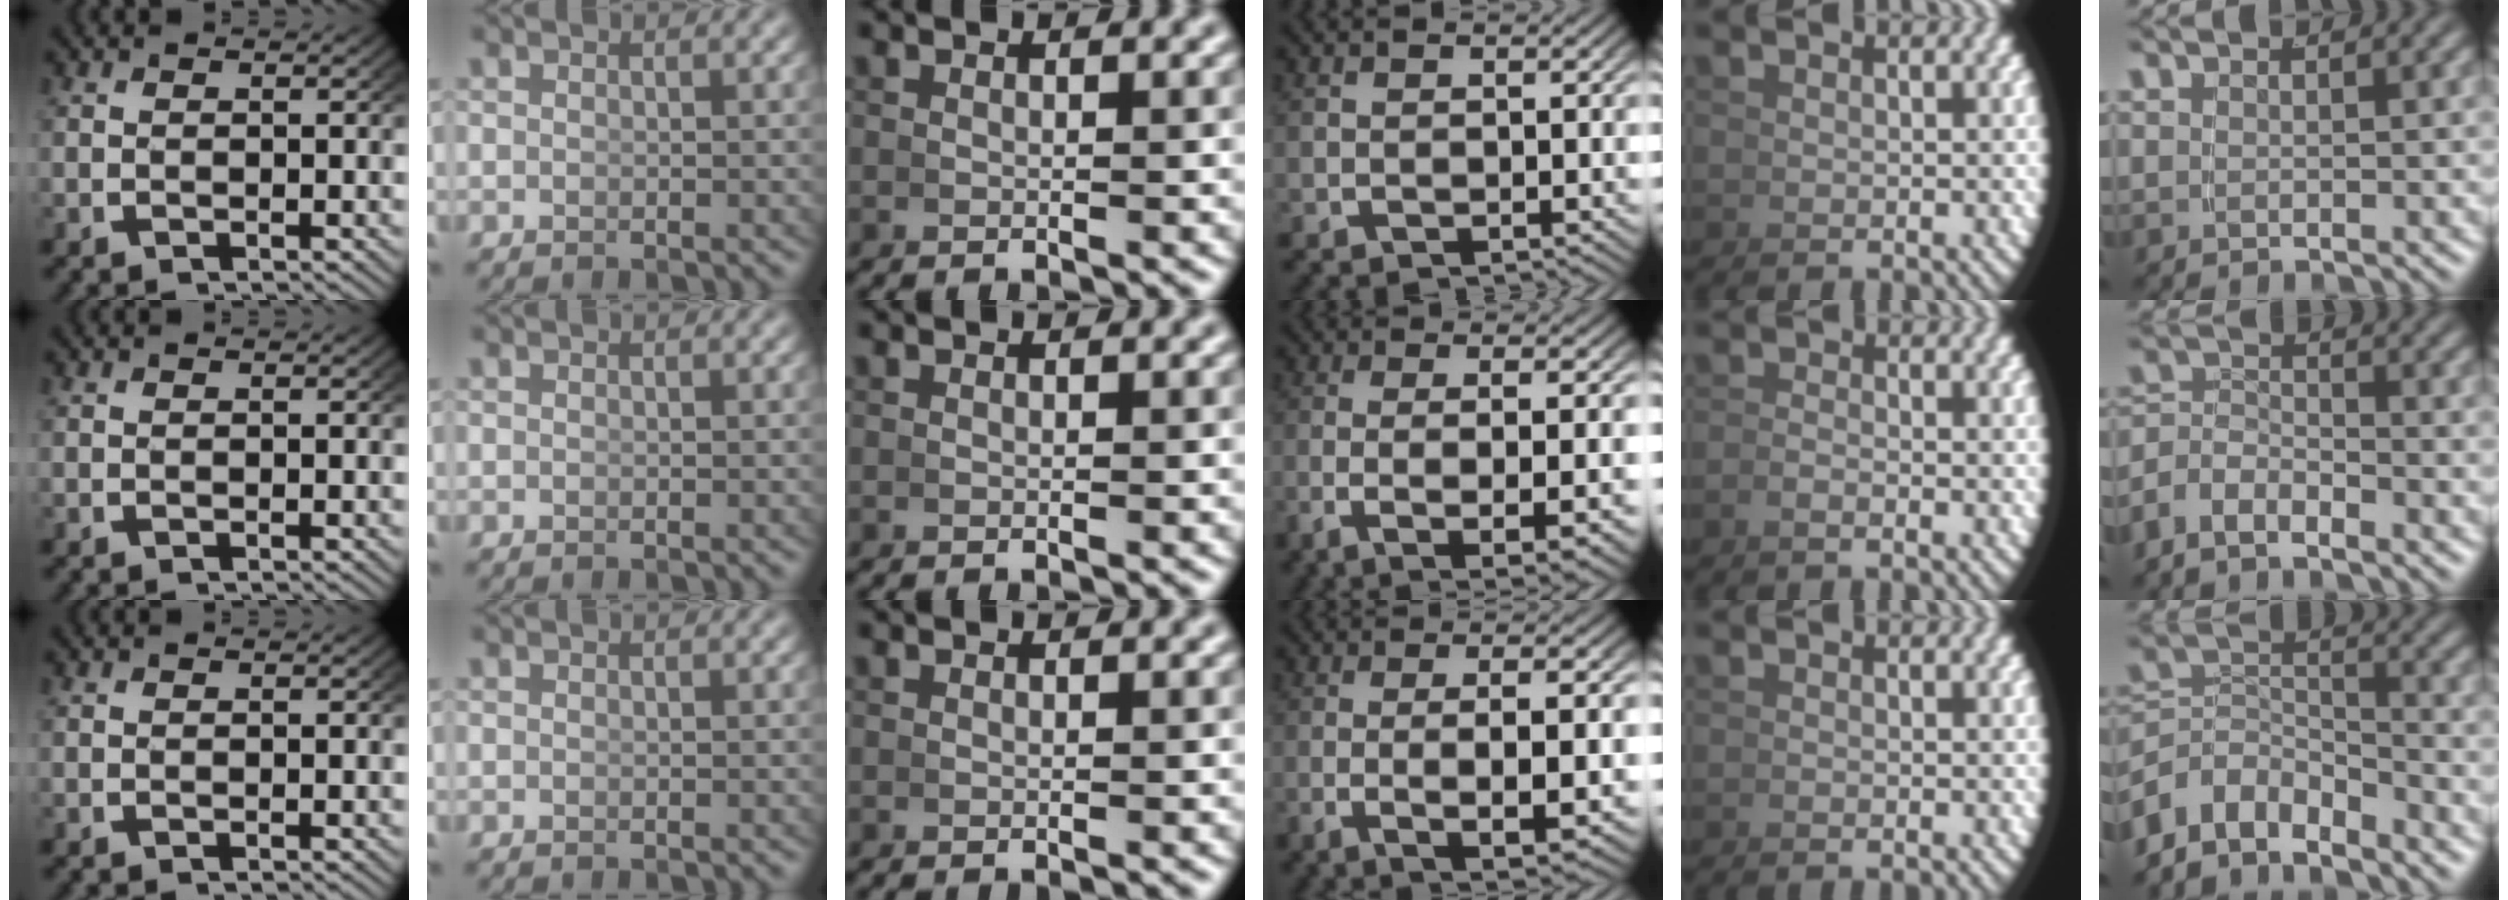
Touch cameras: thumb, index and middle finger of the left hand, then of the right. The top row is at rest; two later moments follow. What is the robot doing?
{"motion": "lift_and_place", "object": "hoodie"}